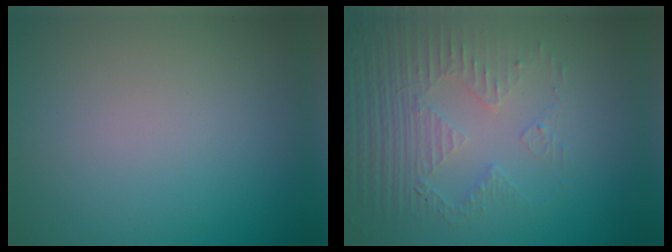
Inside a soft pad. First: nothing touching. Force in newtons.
{"total": 5.2, "press": 3.4, "slide": 3.9}